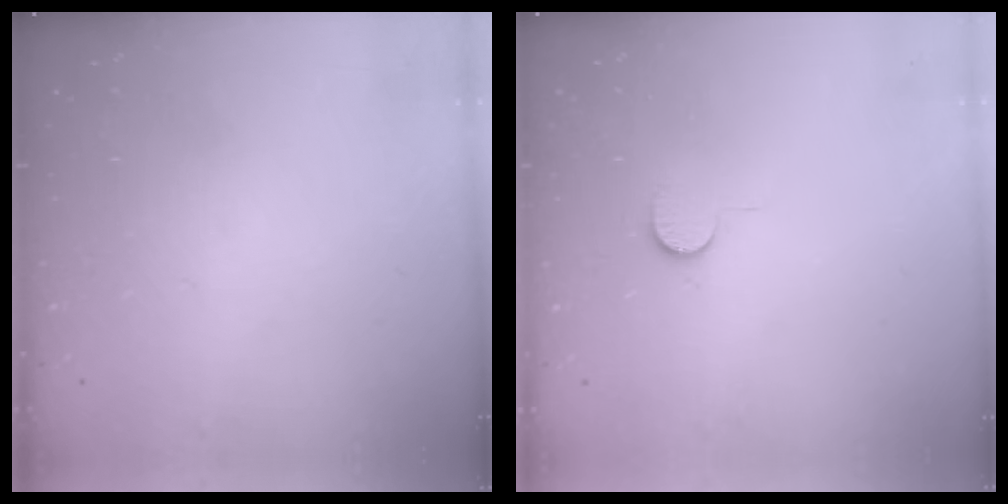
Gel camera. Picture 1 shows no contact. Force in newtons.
{"total": 4.0, "press": 4.0, "slide": 0.4}